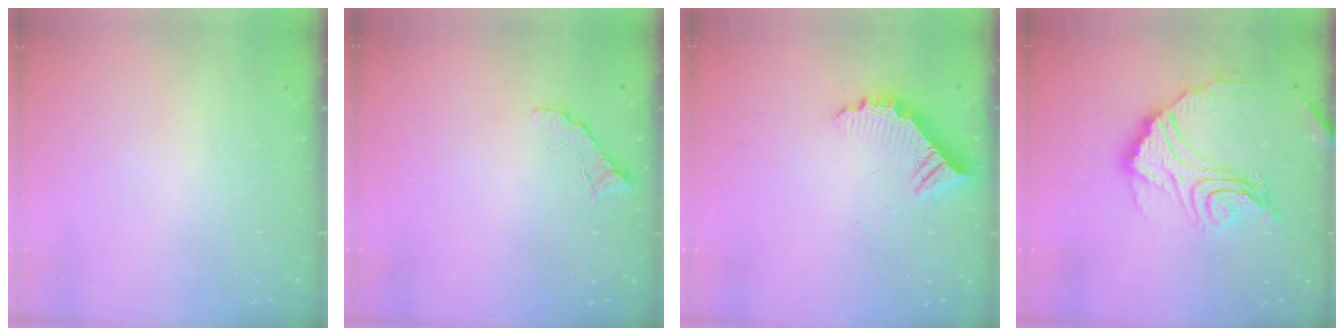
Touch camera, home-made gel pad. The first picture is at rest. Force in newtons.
{"total": 6.3, "press": 6.3, "slide": 0.4}
{"total": 10.1, "press": 10.1, "slide": 0.4}
{"total": 19.9, "press": 19.8, "slide": 1.6}